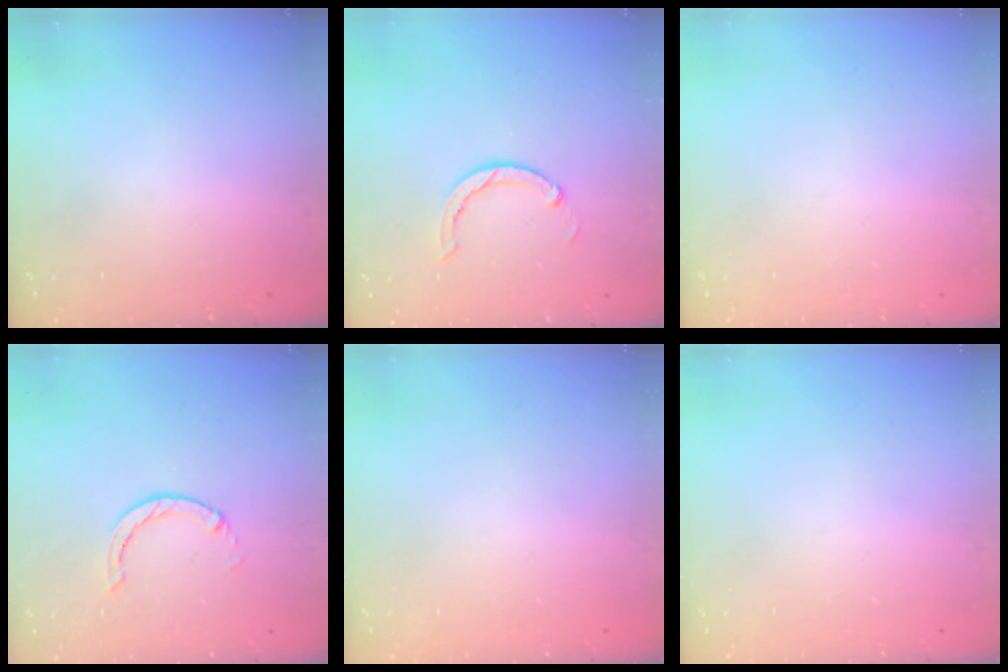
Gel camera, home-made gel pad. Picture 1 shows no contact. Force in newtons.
{"total": 3.0, "press": 3.0, "slide": 0.1}
{"total": 0.0}
{"total": 1.0, "press": 0.9, "slide": 0.3}
{"total": 2.4, "press": 2.4, "slide": 0.2}
{"total": 0.0}